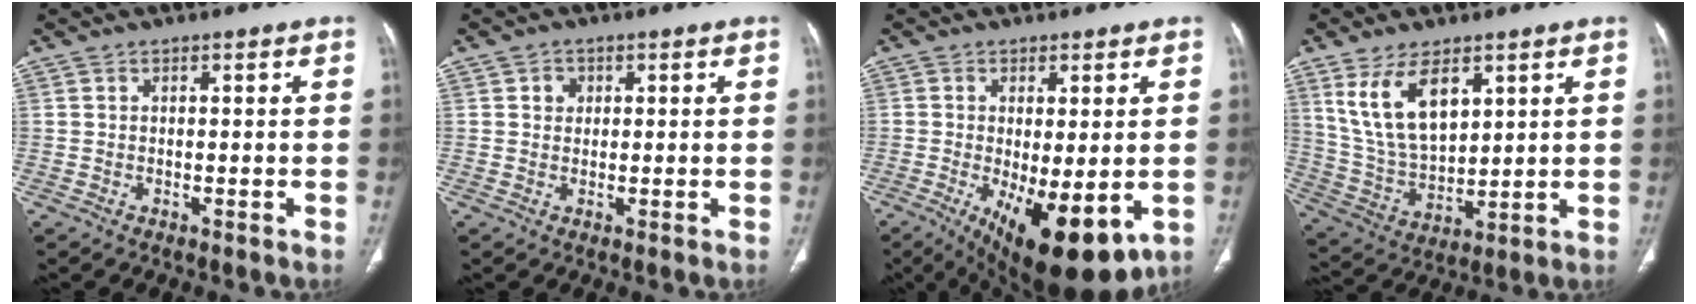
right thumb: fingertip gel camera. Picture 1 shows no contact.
{"total": 1.9, "force": [0.6, 1.7, 0.6], "torque": [0.000, 0.000, 0.007]}
{"total": 15.1, "force": [-4.7, 5.6, 13.2], "torque": [-0.189, -0.025, -0.051]}
{"total": 13.7, "force": [6.4, 7.1, 9.7], "torque": [-0.170, -0.027, 0.144]}